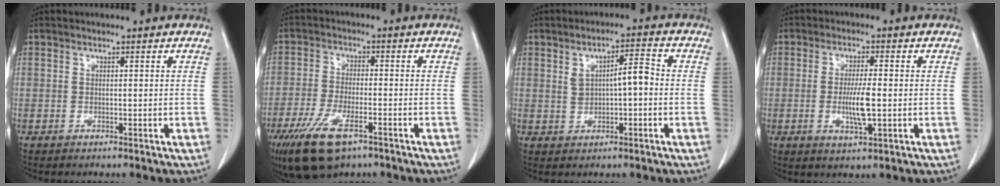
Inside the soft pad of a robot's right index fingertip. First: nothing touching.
{"total": 10.9, "force": [-6.6, 3.7, 7.8], "torque": [-0.155, -0.020, -0.115]}
{"total": 5.3, "force": [0.4, 1.5, 5.0], "torque": [-0.083, 0.016, 0.010]}
{"total": 5.6, "force": [-0.8, 0.6, 5.5], "torque": [-0.107, -0.011, -0.013]}